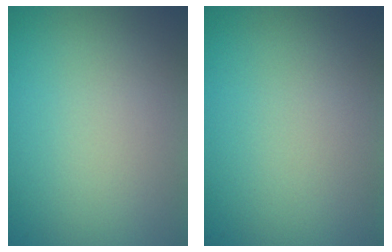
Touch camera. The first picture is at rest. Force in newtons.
{"total": 0.0}